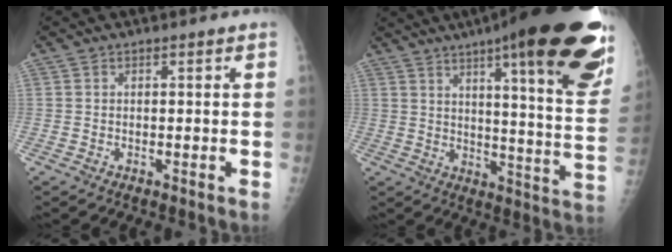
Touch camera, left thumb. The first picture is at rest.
{"total": 30.3, "force": [17.7, 5.8, 23.9], "torque": [-0.250, -0.050, 0.238]}